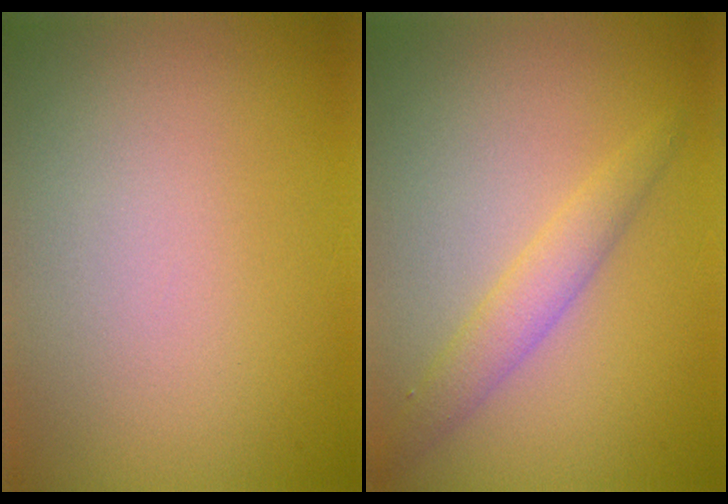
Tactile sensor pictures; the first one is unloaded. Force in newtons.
{"total": 2.4, "press": 2.4, "slide": 0.1}